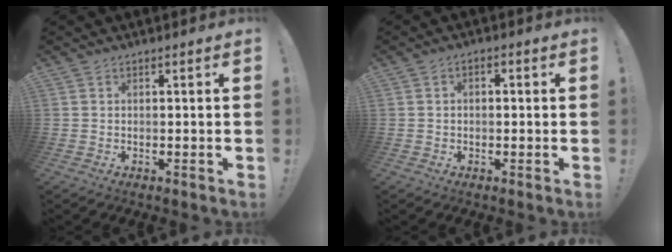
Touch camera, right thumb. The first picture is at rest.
{"total": 2.0, "force": [-1.0, 1.1, 1.3], "torque": [-0.020, 0.010, -0.018]}